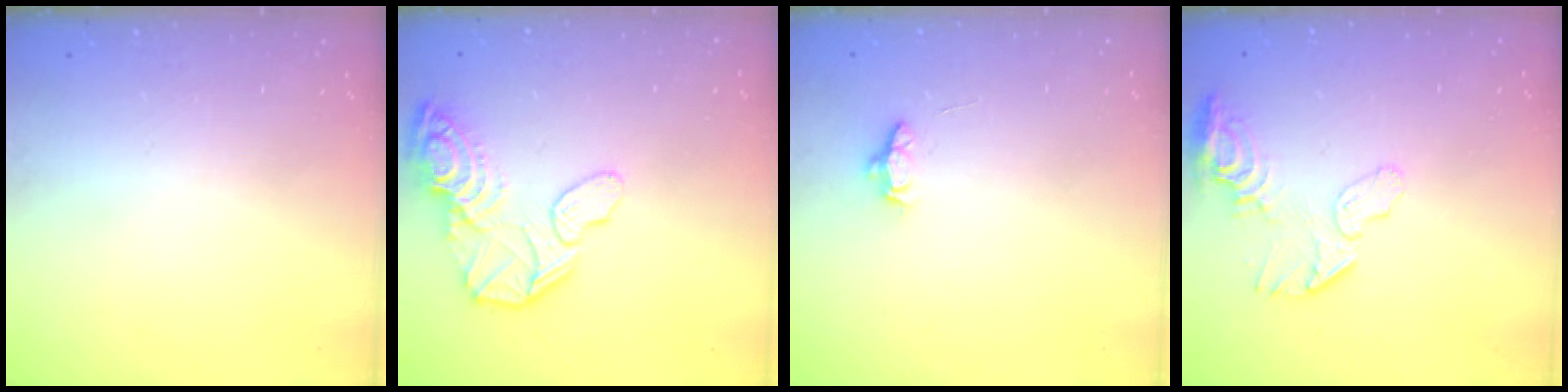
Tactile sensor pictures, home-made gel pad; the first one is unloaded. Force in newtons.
{"total": 22.1, "press": 19.2, "slide": 10.8}
{"total": 4.7, "press": 4.7, "slide": 0.4}
{"total": 10.3, "press": 10.2, "slide": 1.1}